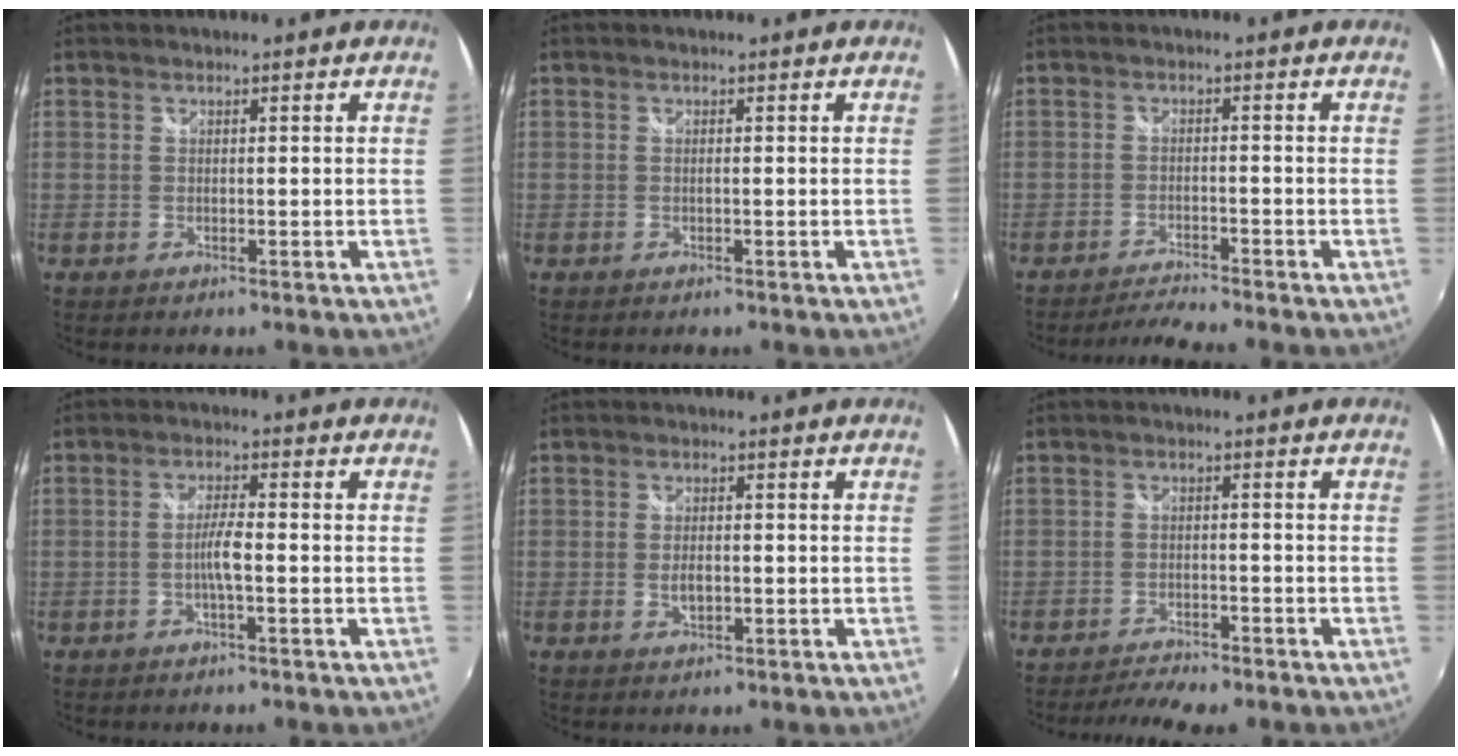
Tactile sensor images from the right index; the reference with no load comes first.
{"total": 0.5, "force": [-0.2, -0.1, 0.5], "torque": [-0.007, 0.001, -0.005]}
{"total": 4.3, "force": [-4.1, -0.3, 0.9], "torque": [-0.037, -0.005, -0.077]}
{"total": 3.5, "force": [-1.1, 0.1, 3.3], "torque": [-0.065, 0.004, -0.021]}
{"total": 2.9, "force": [-0.6, 1.5, 2.3], "torque": [-0.042, -0.003, -0.008]}
{"total": 5.9, "force": [-5.4, 1.2, 2.2], "torque": [-0.060, -0.008, -0.086]}